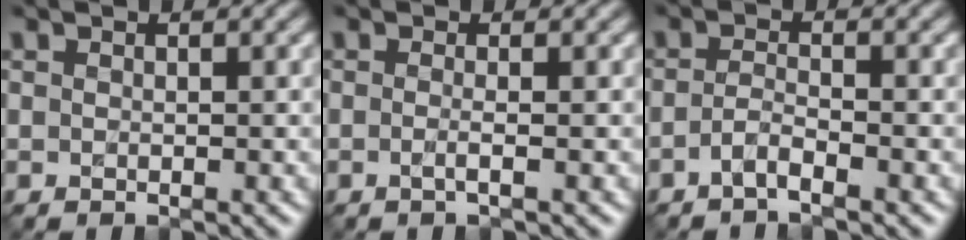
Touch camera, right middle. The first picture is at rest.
{"total": 1.4, "force": [-0.2, 0.5, 1.3], "torque": [-0.018, -0.006, -0.010]}
{"total": 1.7, "force": [-1.1, 0.3, 1.2], "torque": [-0.026, 0.002, -0.028]}